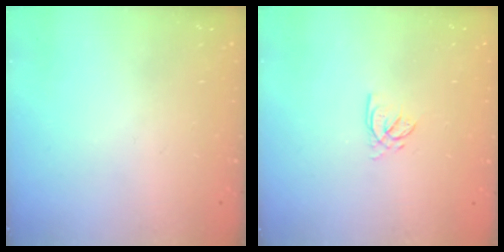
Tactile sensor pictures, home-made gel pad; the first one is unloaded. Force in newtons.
{"total": 2.2, "press": 2.2, "slide": 0.3}